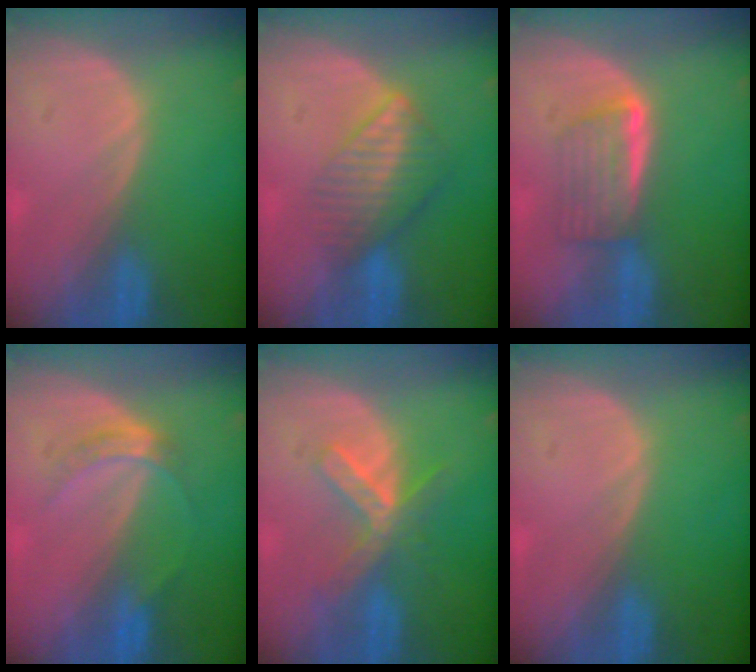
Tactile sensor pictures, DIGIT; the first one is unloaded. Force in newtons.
{"total": 6.7, "press": 5.9, "slide": 3.1}
{"total": 5.9, "press": 5.1, "slide": 2.8}
{"total": 3.5, "press": 3.2, "slide": 1.5}
{"total": 5.3, "press": 5.3, "slide": 0.8}
{"total": 0.0}